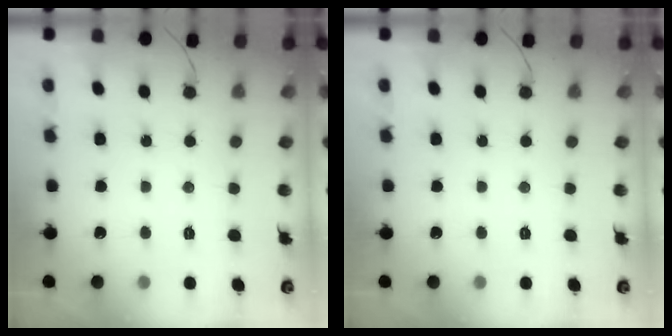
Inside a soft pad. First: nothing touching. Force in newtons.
{"total": 0.0}